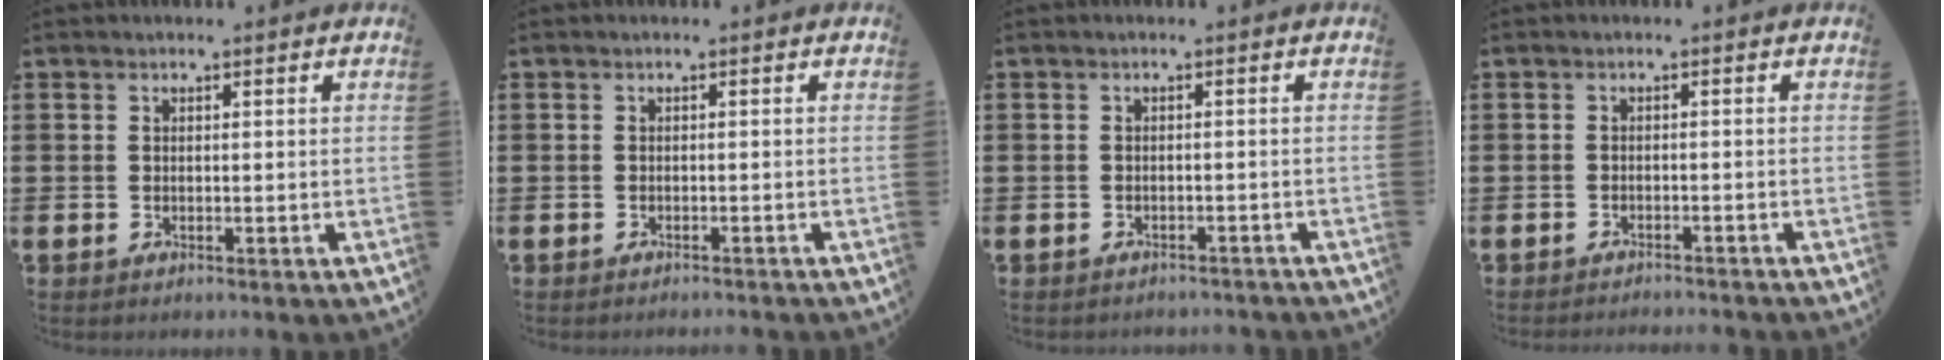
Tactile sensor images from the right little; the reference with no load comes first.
{"total": 0.5, "force": [-0.5, -0.2, 0.0], "torque": [0.001, -0.001, -0.011]}
{"total": 0.9, "force": [-0.9, 0.0, 0.0], "torque": [-0.002, 0.000, -0.019]}
{"total": 1.0, "force": [-1.0, -0.2, 0.0], "torque": [-0.001, 0.001, -0.022]}